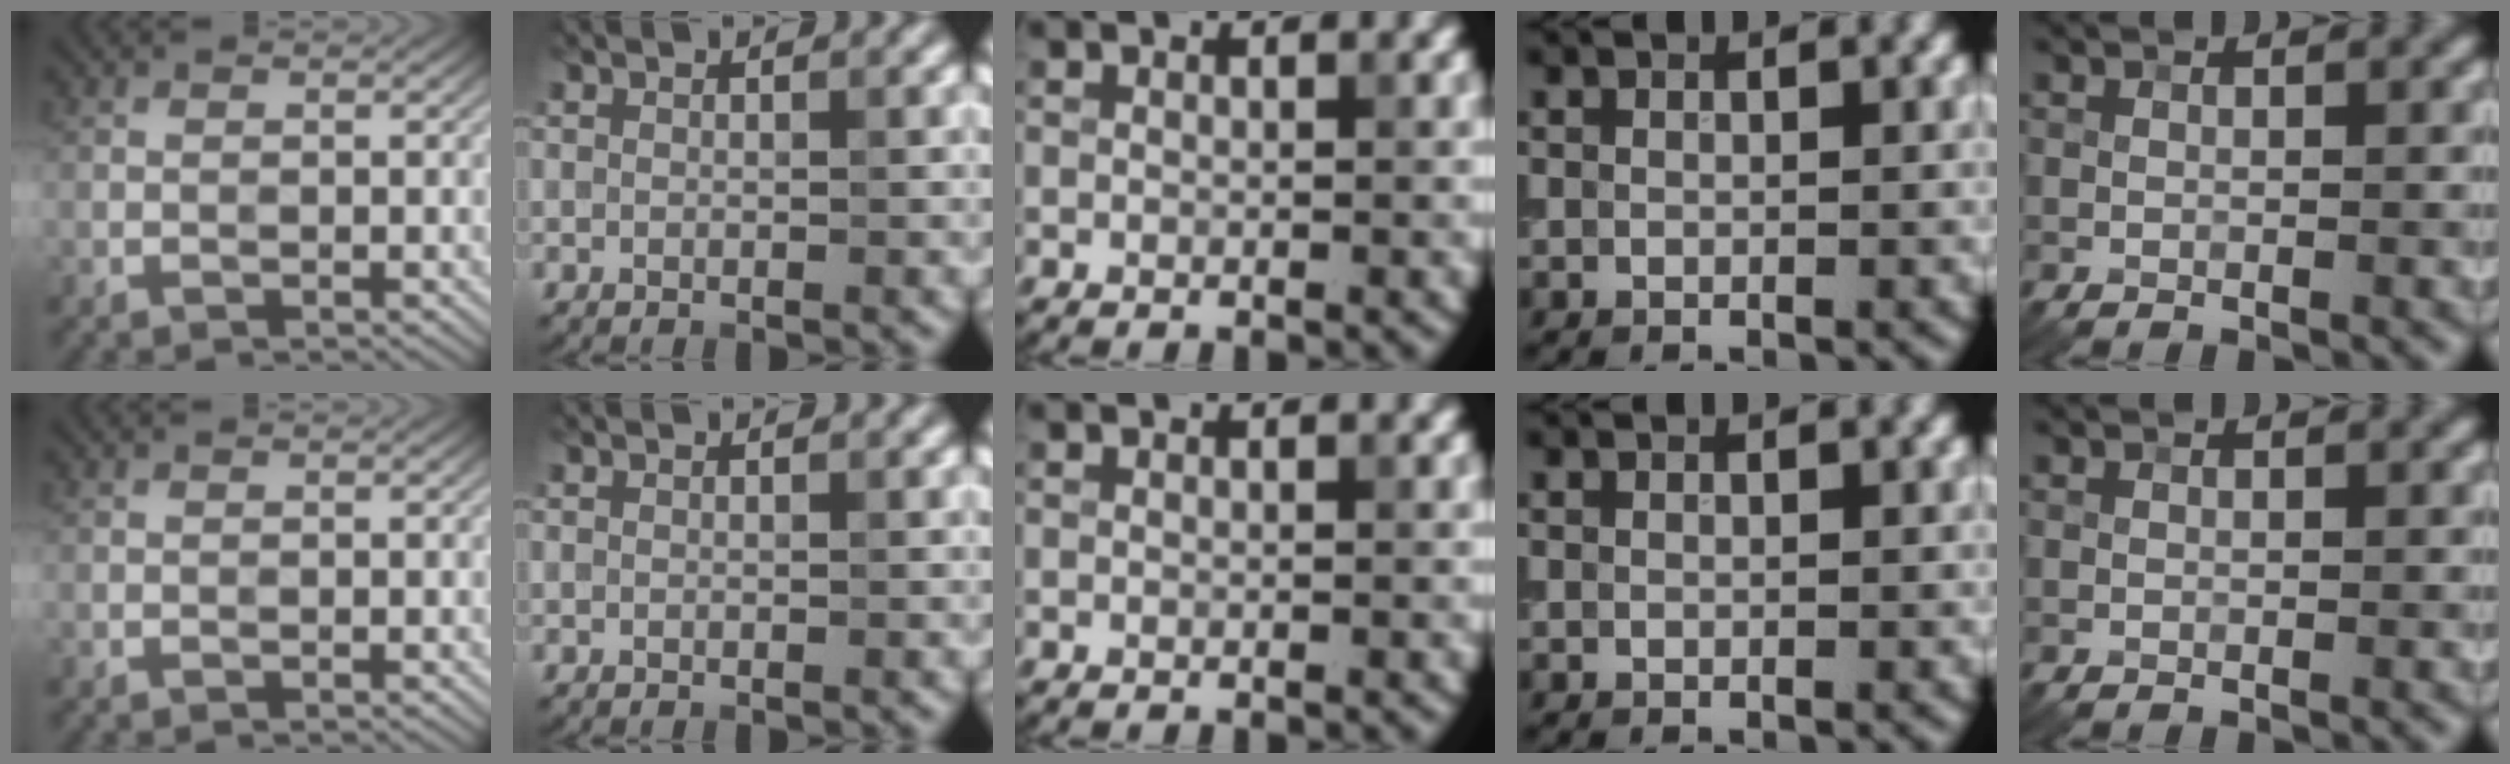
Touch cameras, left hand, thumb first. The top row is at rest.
{}